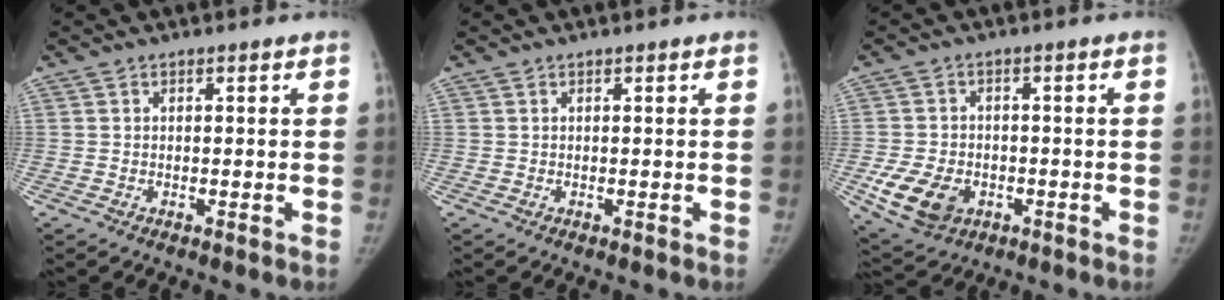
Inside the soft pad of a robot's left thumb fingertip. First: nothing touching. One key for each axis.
{"total": 0.0}
{"total": 9.4, "fx": -3.1, "fy": 7.0, "fz": 5.5, "tx": -0.094, "ty": 0.004, "tz": -0.043}